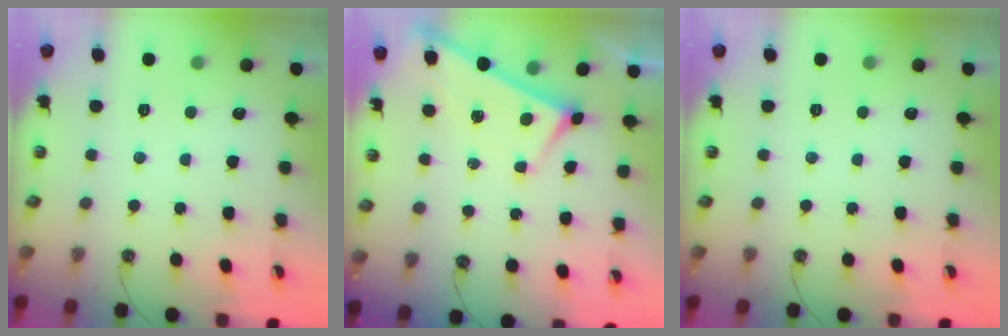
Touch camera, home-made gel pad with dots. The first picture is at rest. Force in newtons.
{"total": 3.0, "press": 2.9, "slide": 0.3}
{"total": 0.0}